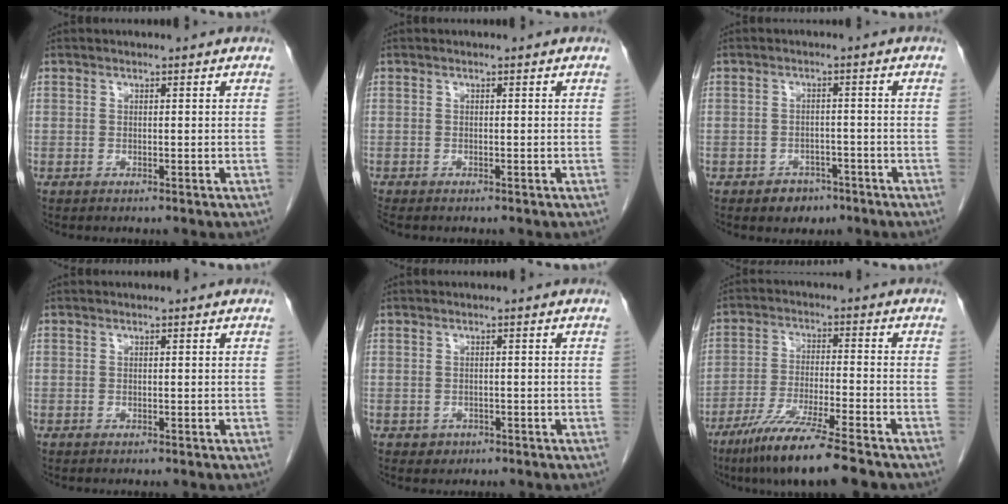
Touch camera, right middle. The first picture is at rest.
{"total": 0.7, "force": [-0.7, 0.1, 0.2], "torque": [-0.011, -0.003, -0.016]}
{"total": 3.5, "force": [-2.3, 2.4, 1.0], "torque": [-0.010, 0.008, -0.025]}
{"total": 0.0}
{"total": 1.2, "force": [-0.6, 1.1, 0.2], "torque": [-0.001, 0.004, -0.004]}
{"total": 11.3, "force": [-8.3, 0.1, 7.6], "torque": [-0.137, -0.034, -0.145]}